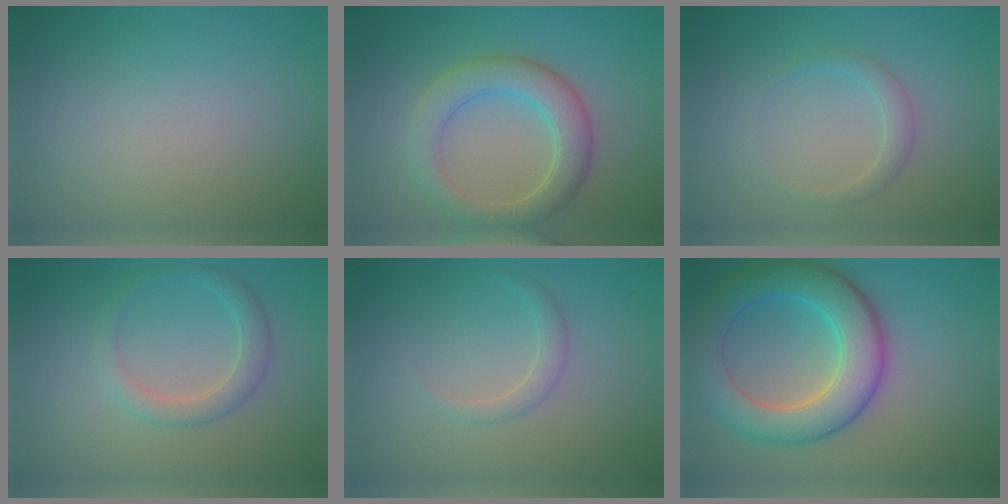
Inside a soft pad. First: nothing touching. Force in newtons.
{"total": 5.0, "press": 4.9, "slide": 0.4}
{"total": 1.5, "press": 1.5, "slide": 0.0}
{"total": 2.4, "press": 2.4, "slide": 0.1}
{"total": 1.3, "press": 1.2, "slide": 0.1}
{"total": 8.0, "press": 8.0, "slide": 0.4}